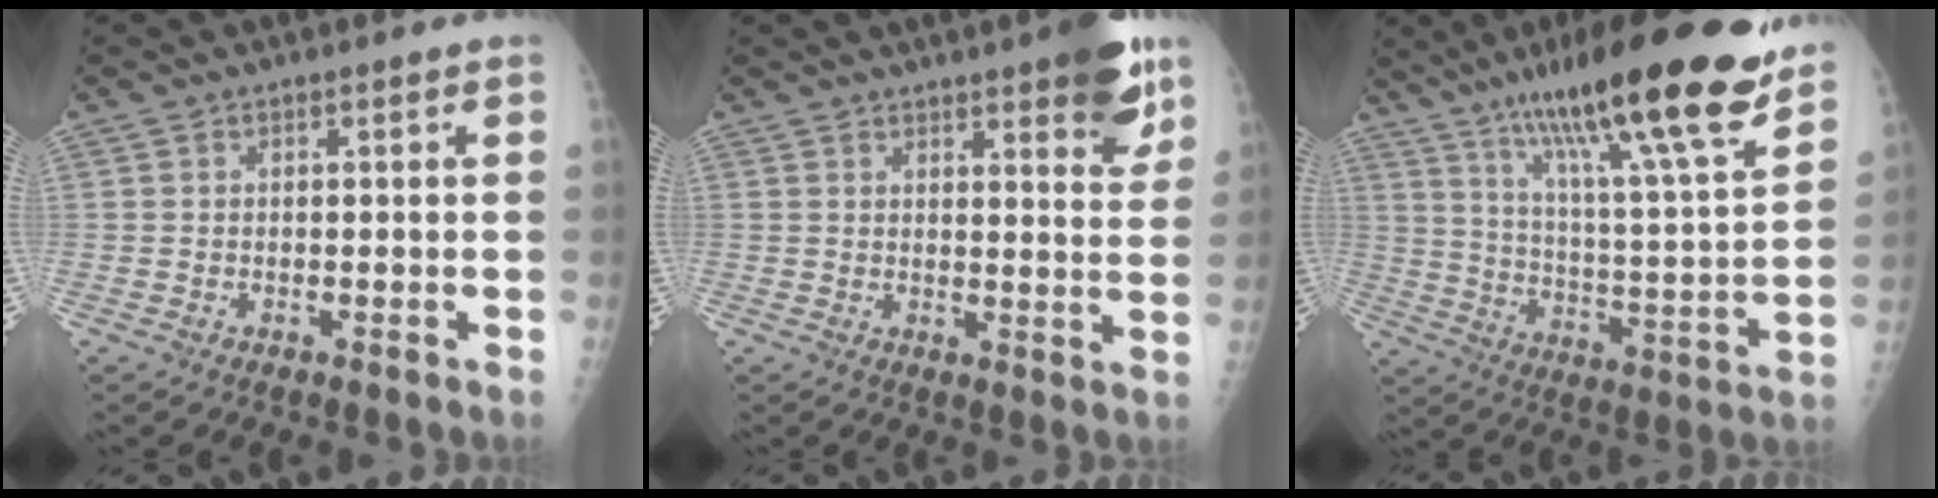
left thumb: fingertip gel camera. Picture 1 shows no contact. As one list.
[{"total": 10.8, "force": [6.5, 3.0, 8.1], "torque": [-0.075, -0.030, 0.080]}, {"total": 25.8, "force": [17.4, 3.9, 18.7], "torque": [-0.288, -0.054, 0.284]}]